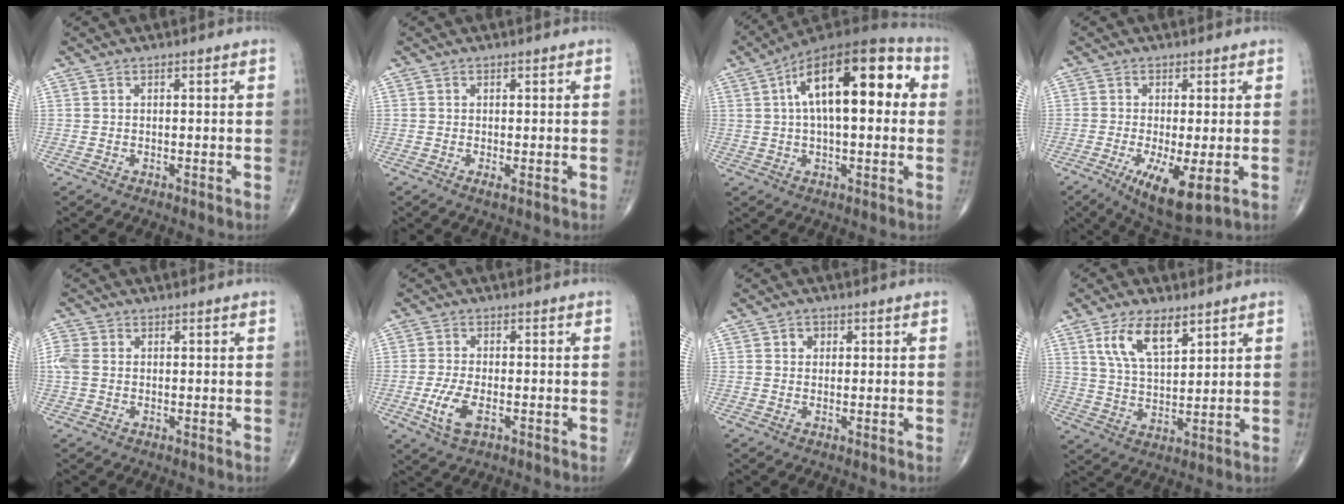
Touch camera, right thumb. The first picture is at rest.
{"total": 0.8, "force": [-0.2, 0.1, 0.8], "torque": [-0.017, -0.003, -0.005]}
{"total": 20.9, "force": [4.5, 9.0, 18.2], "torque": [-0.268, 0.026, 0.058]}
{"total": 9.5, "force": [-2.9, 2.7, 8.6], "torque": [-0.150, -0.023, -0.042]}
{"total": 3.5, "force": [0.2, 2.7, 2.3], "torque": [-0.072, 0.007, 0.000]}
{"total": 5.9, "force": [-1.9, 2.7, 4.8], "torque": [-0.105, 0.002, -0.034]}
{"total": 1.7, "force": [0.5, 1.6, 0.6], "torque": [0.001, 0.001, 0.003]}
{"total": 9.6, "force": [5.2, 4.2, 6.9], "torque": [-0.117, -0.023, 0.105]}